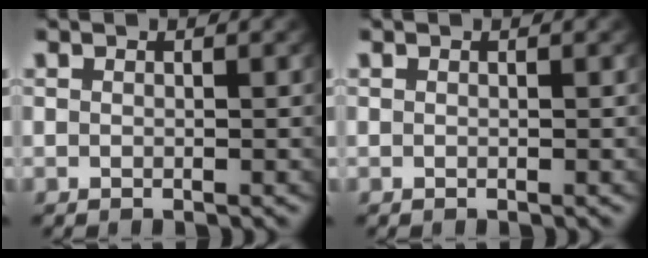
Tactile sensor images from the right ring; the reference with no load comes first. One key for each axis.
{"total": 0.0}